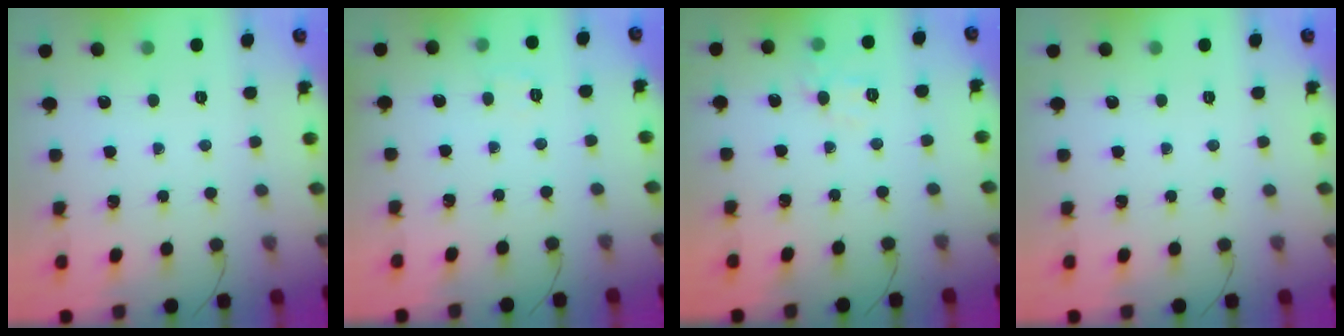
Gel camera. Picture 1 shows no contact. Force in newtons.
{"total": 4.9, "press": 4.7, "slide": 1.2}
{"total": 7.6, "press": 7.4, "slide": 1.4}
{"total": 0.0}